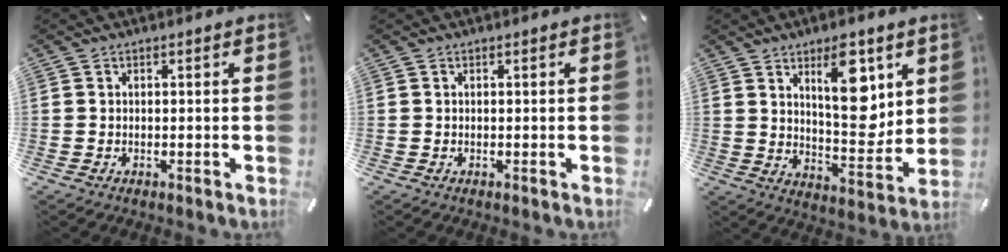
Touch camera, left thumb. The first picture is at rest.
{"total": 0.0}
{"total": 13.9, "force": [6.8, 6.4, 10.3], "torque": [-0.142, -0.043, 0.112]}